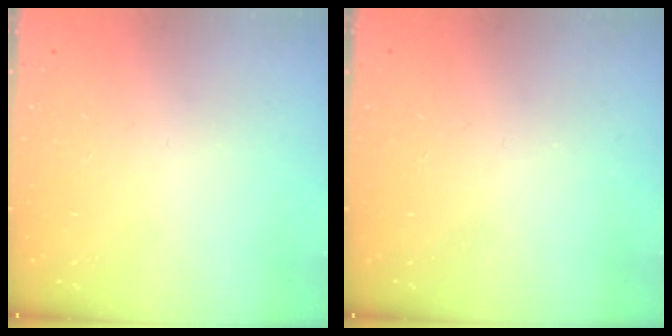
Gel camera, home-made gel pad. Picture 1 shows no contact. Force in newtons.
{"total": 0.0}